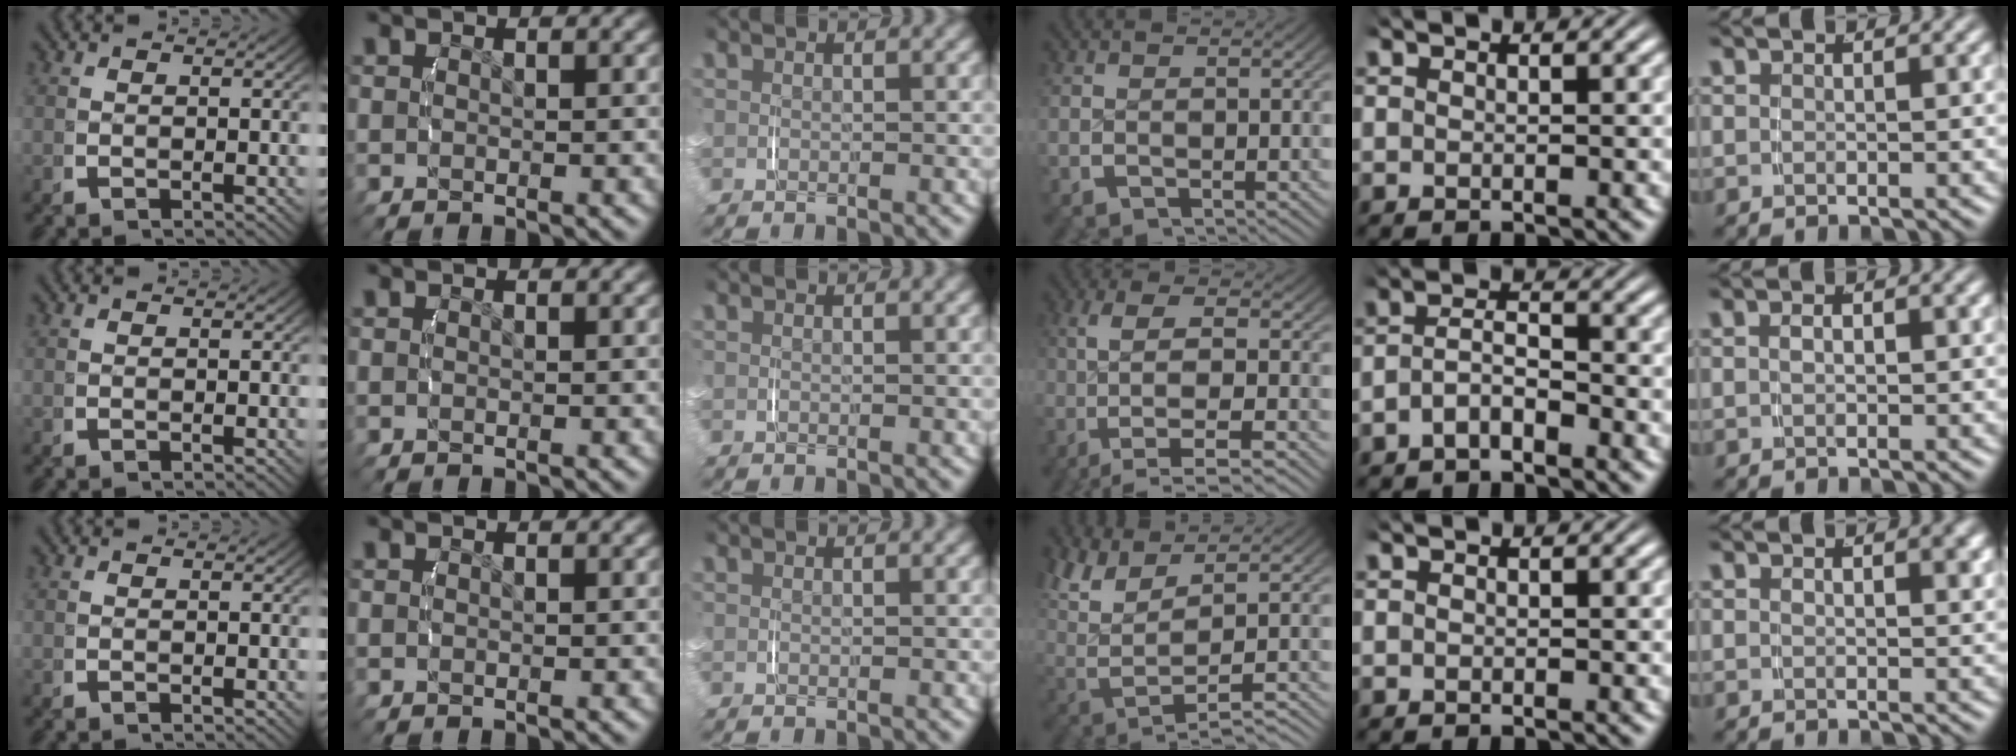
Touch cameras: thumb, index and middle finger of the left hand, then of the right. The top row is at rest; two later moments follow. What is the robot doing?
{"motion": "lift_and_place", "object": "backpack"}